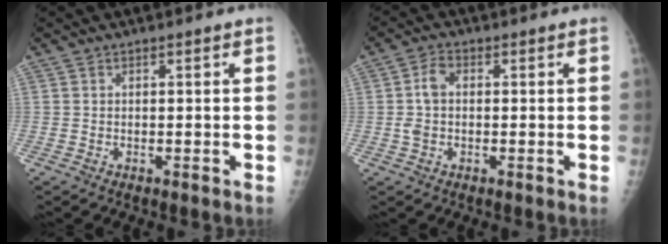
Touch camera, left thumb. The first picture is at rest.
{"total": 4.1, "force": [0.0, 2.7, 3.1], "torque": [-0.069, 0.013, -0.002]}